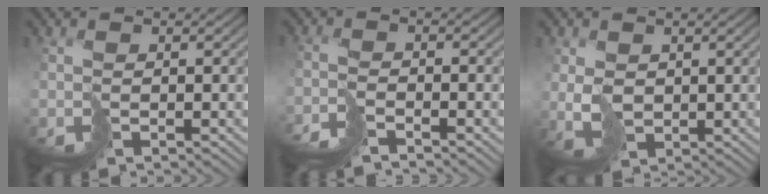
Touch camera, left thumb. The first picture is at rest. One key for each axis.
{"total": 3.1, "fx": -2.8, "fy": 0.6, "fz": 1.4, "tx": -0.031, "ty": -0.006, "tz": -0.062}
{"total": 2.4, "fx": 1.0, "fy": 2.0, "fz": 0.9, "tx": -0.037, "ty": -0.003, "tz": 0.029}